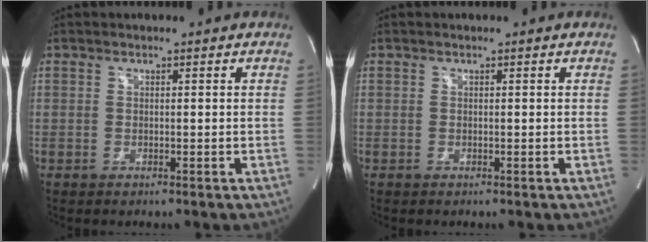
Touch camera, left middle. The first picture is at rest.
{"total": 0.0}